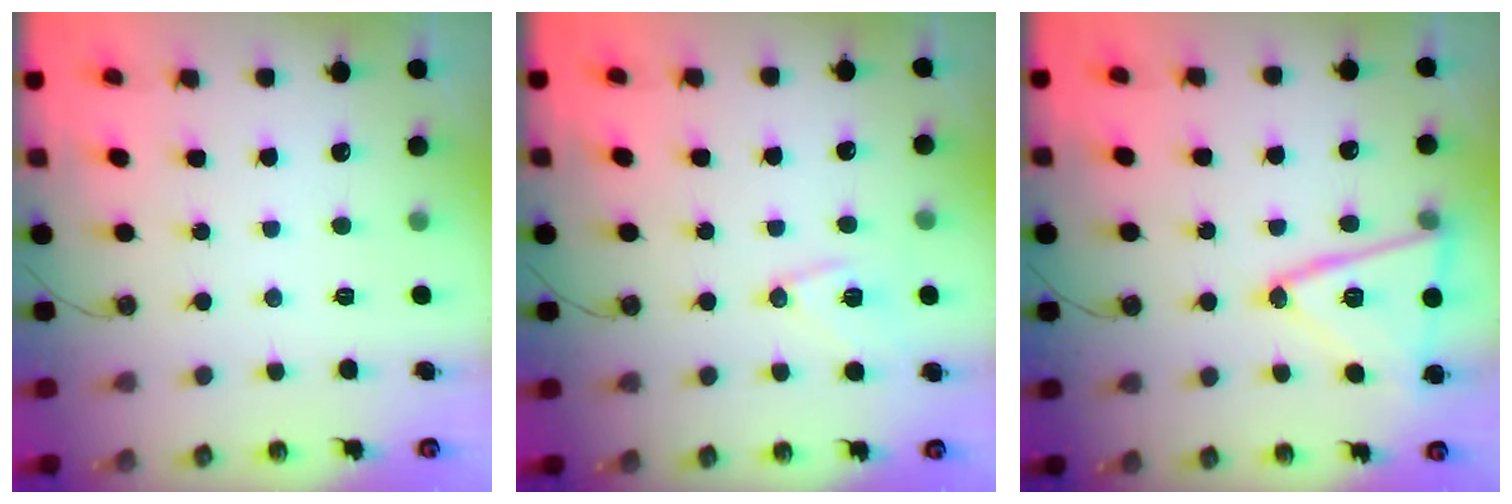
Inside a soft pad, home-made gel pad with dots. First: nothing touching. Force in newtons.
{"total": 9.9, "press": 9.9, "slide": 1.0}
{"total": 15.7, "press": 15.5, "slide": 2.5}